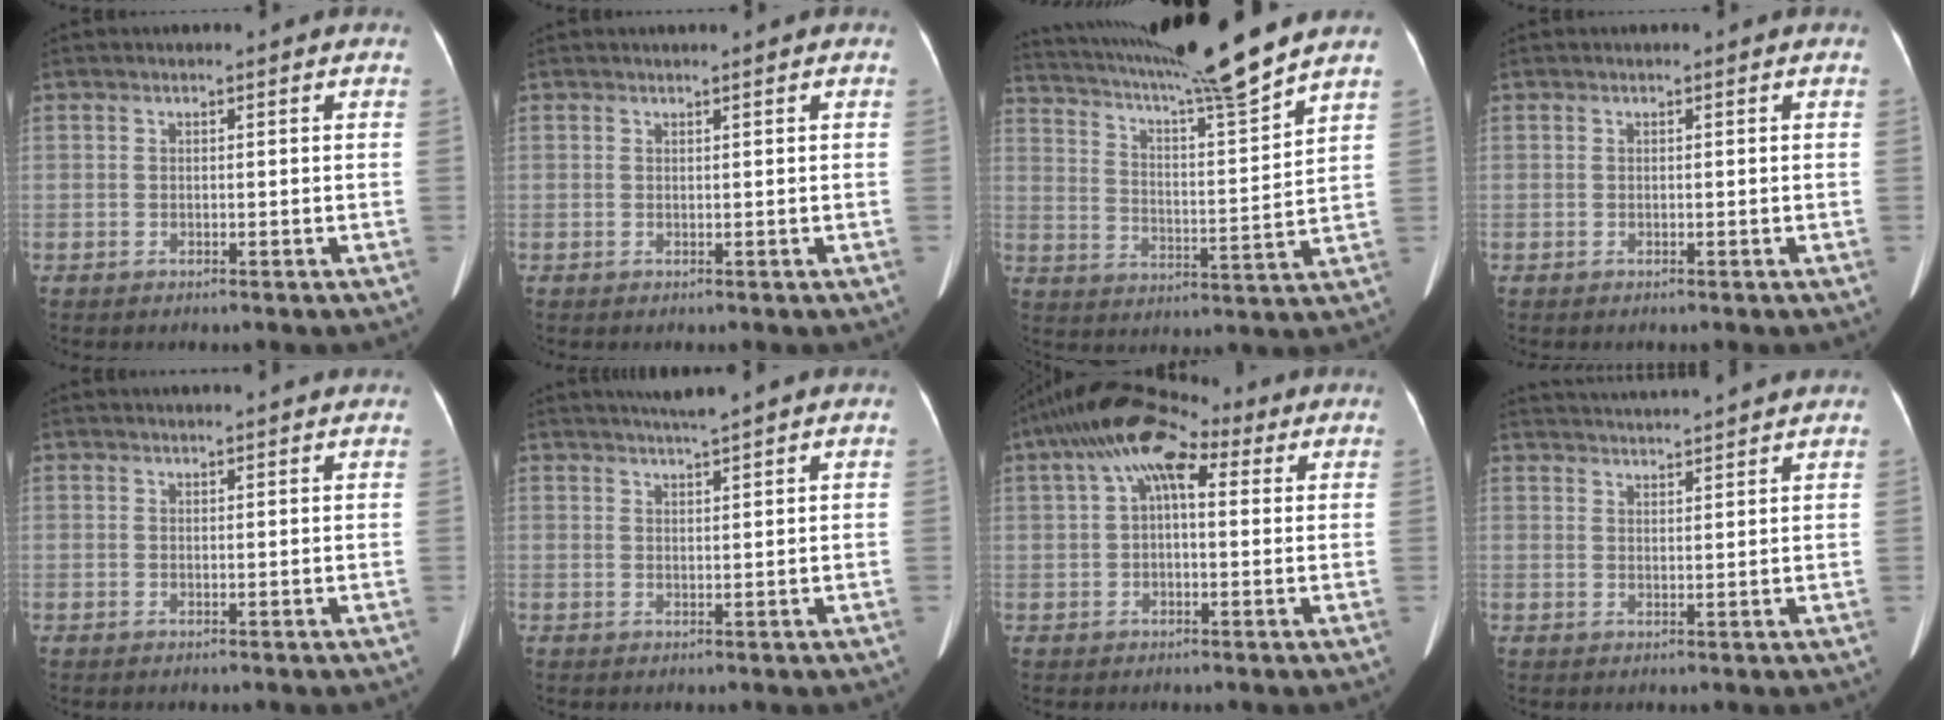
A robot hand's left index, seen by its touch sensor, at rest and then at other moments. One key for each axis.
{"total": 0.0}
{"total": 16.5, "fx": 14.5, "fy": -1.9, "fz": 7.7, "tx": -0.143, "ty": -0.026, "tz": 0.227}
{"total": 0.0}
{"total": 3.7, "fx": 3.5, "fy": 0.2, "fz": 1.1, "tx": -0.013, "ty": 0.019, "tz": 0.037}
{"total": 3.6, "fx": 3.1, "fy": -0.6, "fz": 1.8, "tx": -0.026, "ty": 0.013, "tz": 0.053}
{"total": 9.9, "fx": 4.1, "fy": 4.3, "fz": 7.9, "tx": -0.142, "ty": 0.060, "tz": 0.064}
{"total": 10.0, "fx": 9.5, "fy": 0.2, "fz": 2.9, "tx": -0.050, "ty": 0.030, "tz": 0.129}